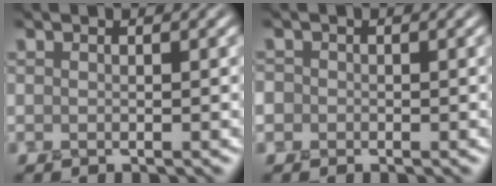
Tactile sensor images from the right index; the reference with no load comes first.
{"total": 1.0, "force": [-0.4, 0.7, -0.5], "torque": [0.014, 0.004, -0.008]}